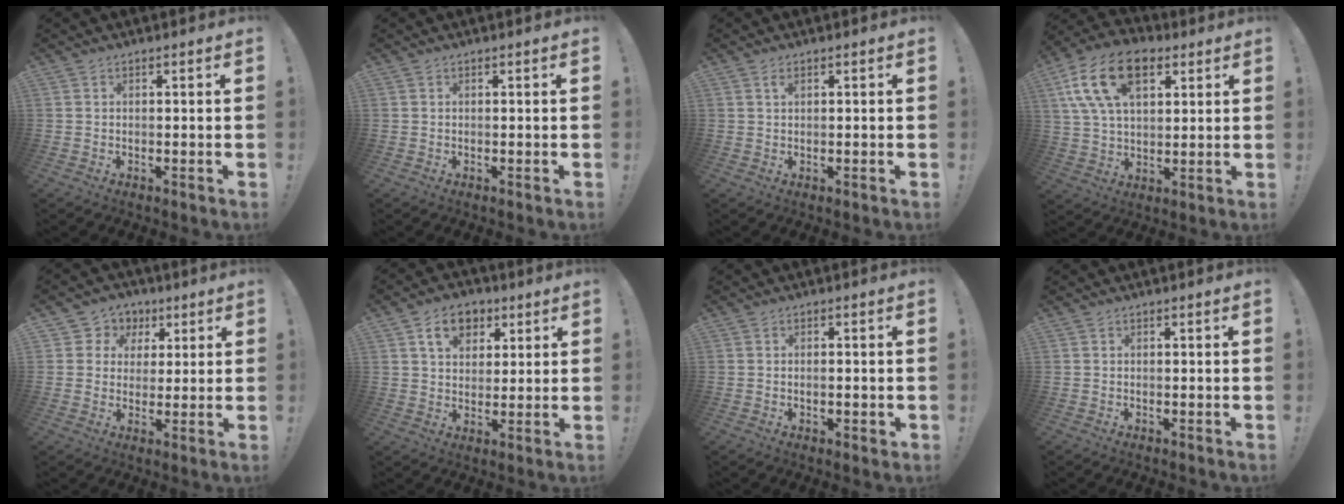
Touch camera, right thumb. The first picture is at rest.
{"total": 0.0}
{"total": 1.2, "force": [0.6, 0.5, 0.9], "torque": [-0.018, 0.003, 0.010]}
{"total": 18.4, "force": [8.1, 10.8, 12.5], "torque": [-0.236, -0.021, 0.144]}
{"total": 6.8, "force": [1.6, 6.5, 1.2], "torque": [-0.013, -0.010, 0.033]}
{"total": 11.9, "force": [5.5, 8.0, 6.9], "torque": [-0.103, -0.004, 0.103]}
{"total": 1.7, "force": [-0.4, 0.6, 1.5], "torque": [-0.023, 0.001, -0.008]}
{"total": 0.0}